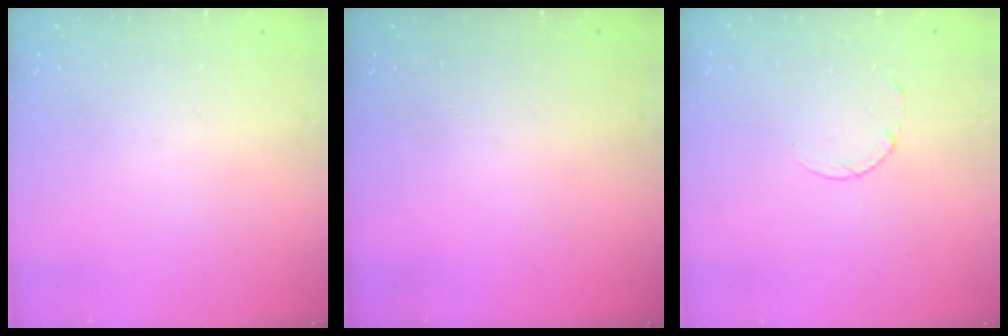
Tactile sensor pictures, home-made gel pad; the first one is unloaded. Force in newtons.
{"total": 0.0}
{"total": 2.5, "press": 2.5, "slide": 0.3}